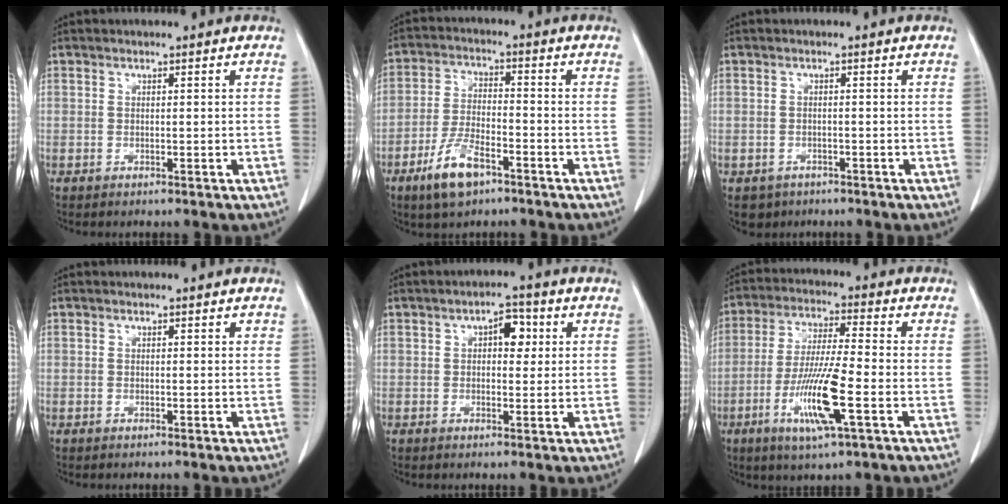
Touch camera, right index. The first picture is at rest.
{"total": 8.2, "force": [-5.0, 2.9, 5.8], "torque": [-0.123, -0.005, -0.092]}
{"total": 2.9, "force": [-1.9, 2.2, 0.3], "torque": [-0.005, 0.003, -0.027]}
{"total": 0.0}
{"total": 4.1, "force": [1.2, 2.1, 3.3], "torque": [-0.047, 0.013, 0.014]}
{"total": 11.7, "force": [-4.0, 0.5, 11.0], "torque": [-0.216, -0.018, -0.076]}